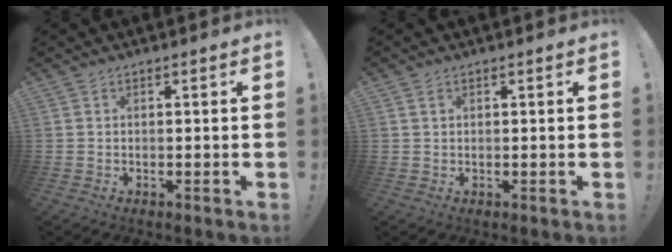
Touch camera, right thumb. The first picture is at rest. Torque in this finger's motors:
{"motor_torque": [-0.12, -0.11, -0.19, 0.03, -0.03]}